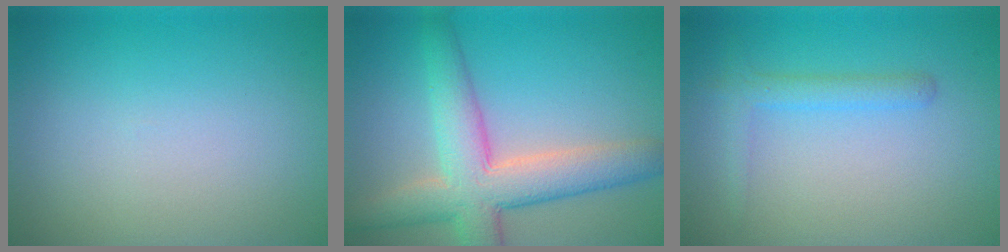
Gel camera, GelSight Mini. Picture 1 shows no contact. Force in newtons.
{"total": 7.2, "press": 7.2, "slide": 0.4}
{"total": 1.9, "press": 1.9, "slide": 0.1}